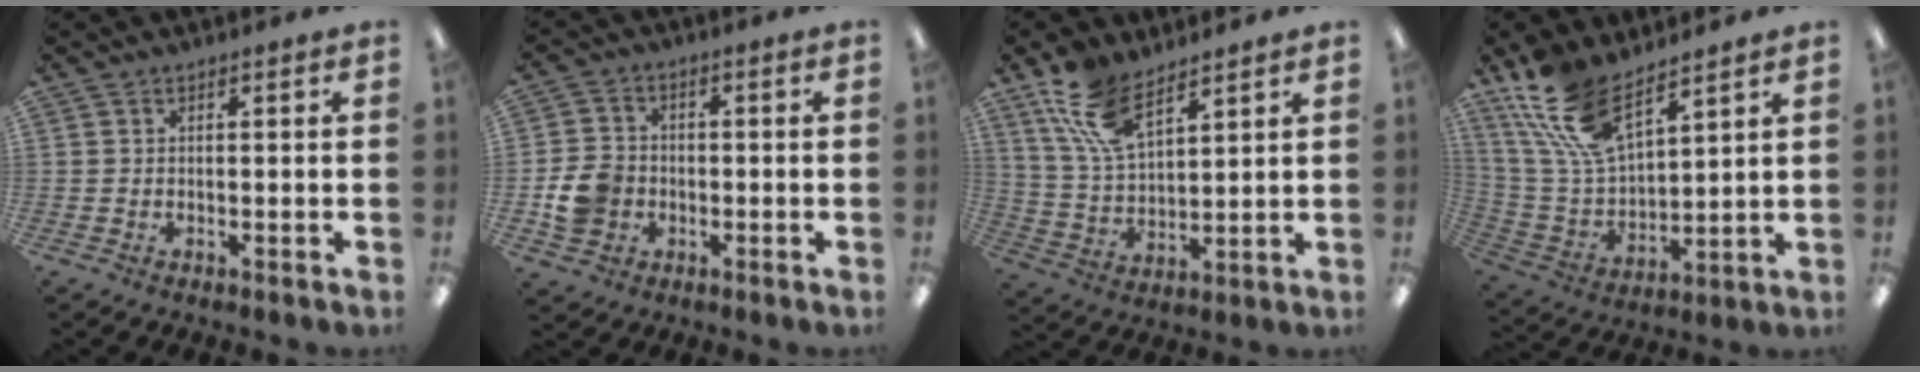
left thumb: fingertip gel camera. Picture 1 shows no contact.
{"total": 7.5, "force": [-1.8, 6.3, 3.5], "torque": [-0.072, 0.014, -0.031]}
{"total": 13.0, "force": [8.7, 5.8, 7.9], "torque": [-0.177, -0.026, 0.163]}
{"total": 15.9, "force": [10.9, 6.3, 9.7], "torque": [-0.234, -0.046, 0.199]}